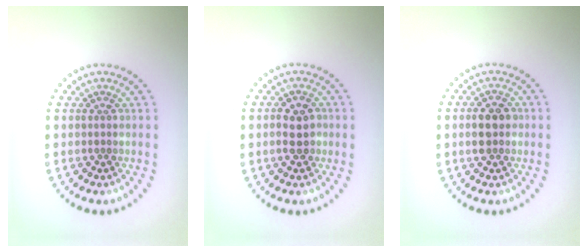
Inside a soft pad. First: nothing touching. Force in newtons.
{"total": 2.6, "press": 2.6, "slide": 0.5}
{"total": 2.5, "press": 2.5, "slide": 0.2}